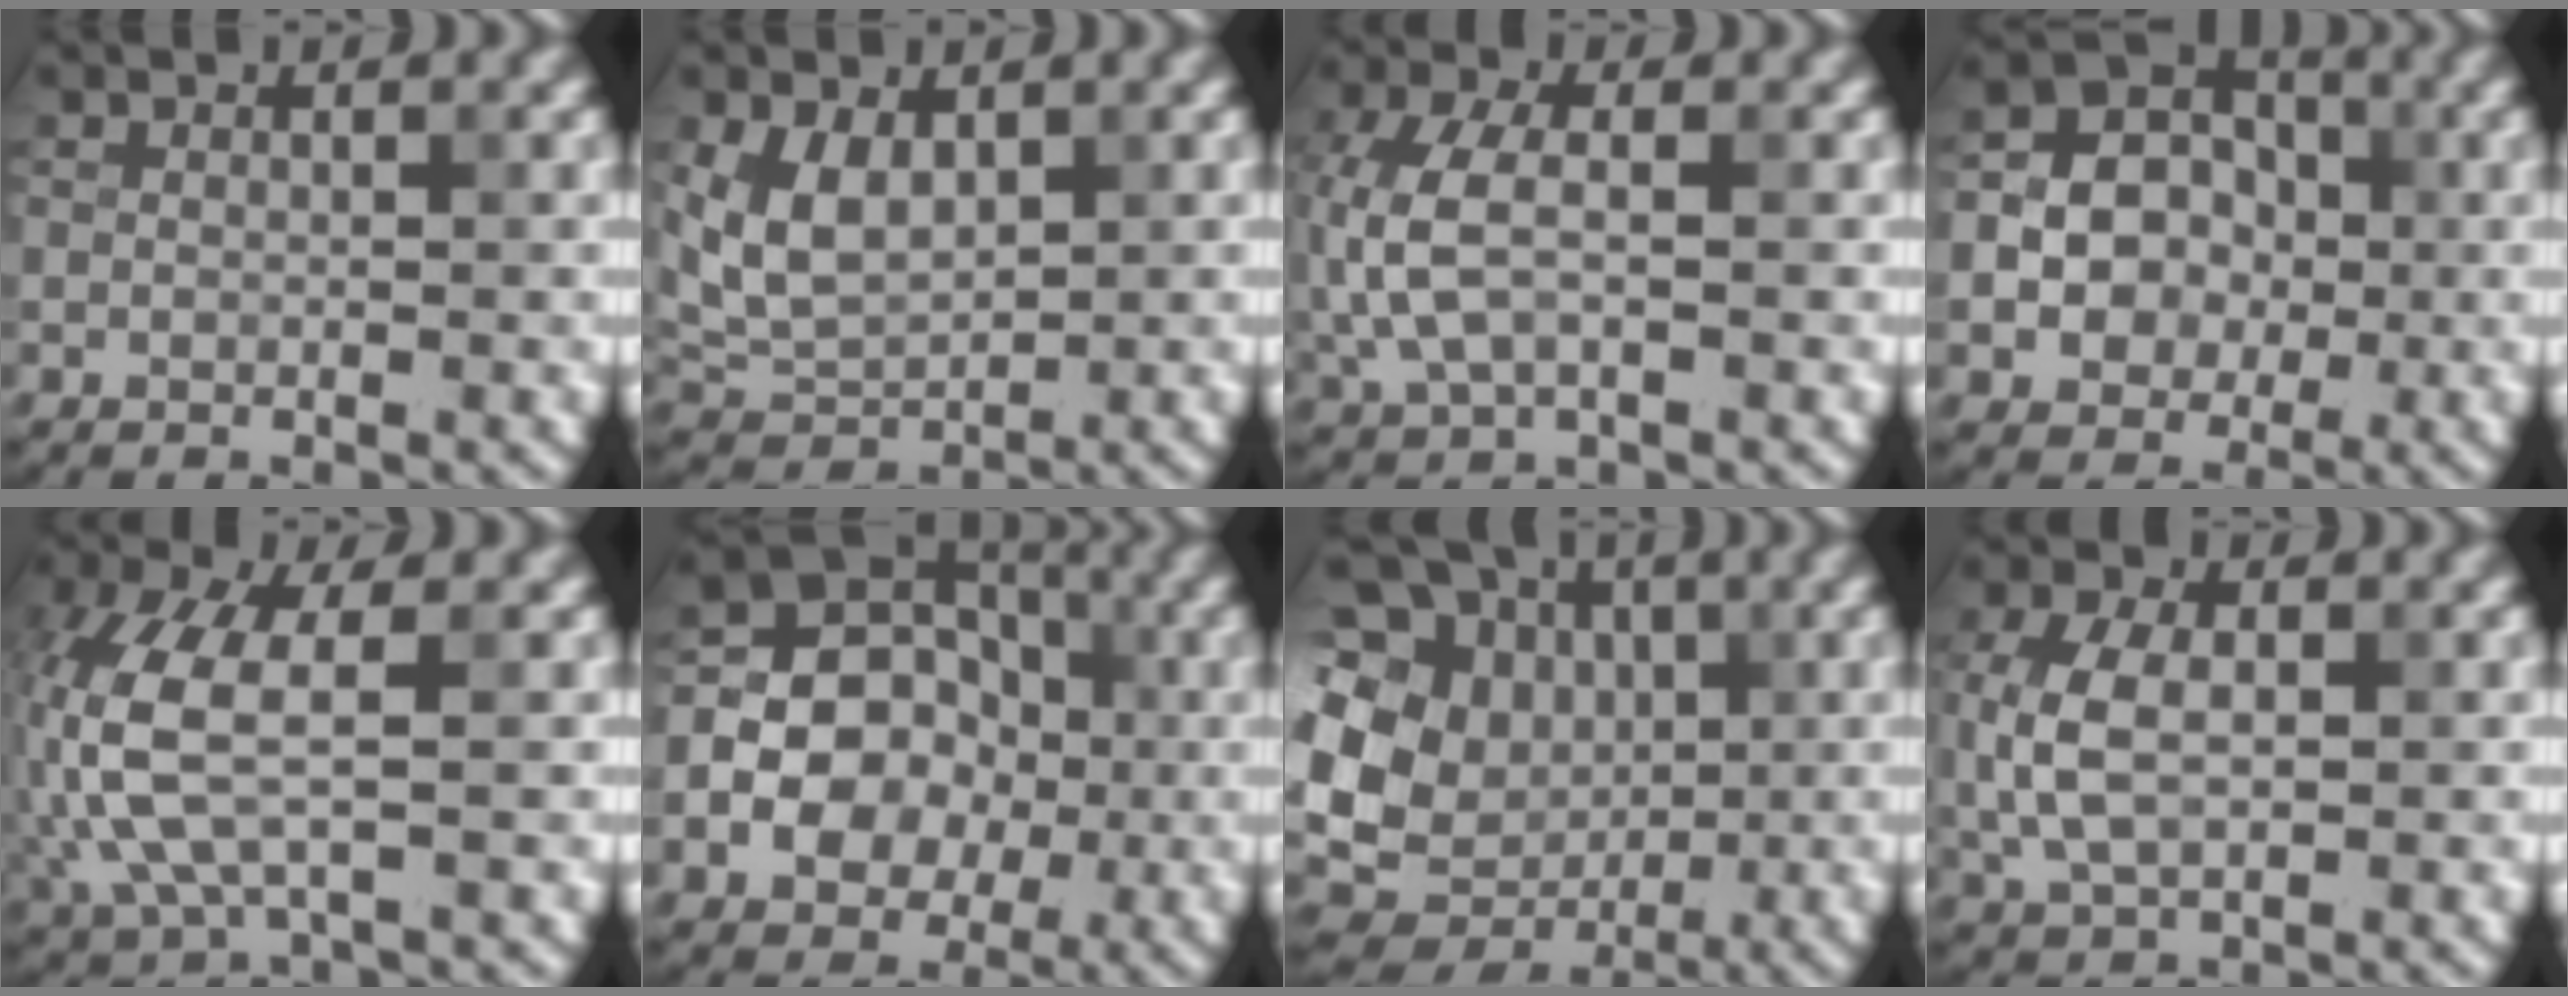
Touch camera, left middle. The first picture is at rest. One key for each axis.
{"total": 4.3, "fx": 1.2, "fy": 2.8, "fz": 3.0, "tx": -0.070, "ty": -0.002, "tz": 0.028}
{"total": 5.3, "fx": -0.2, "fy": 3.1, "fz": 4.3, "tx": -0.116, "ty": 0.002, "tz": -0.006}
{"total": 7.4, "fx": -0.7, "fy": 6.5, "fz": 3.5, "tx": -0.053, "ty": 0.012, "tz": -0.027}
{"total": 6.8, "fx": -0.1, "fy": 3.0, "fz": 6.1, "tx": -0.160, "ty": 0.004, "tz": -0.002}
{"total": 10.2, "fx": -1.9, "fy": 8.6, "fz": 5.1, "tx": -0.076, "ty": 0.006, "tz": -0.051}
{"total": 12.9, "fx": 1.6, "fy": 10.9, "fz": 6.7, "tx": -0.141, "ty": 0.013, "tz": 0.016}
{"total": 5.1, "fx": 0.1, "fy": 3.3, "fz": 3.9, "tx": -0.094, "ty": 0.002, "tz": 0.003}